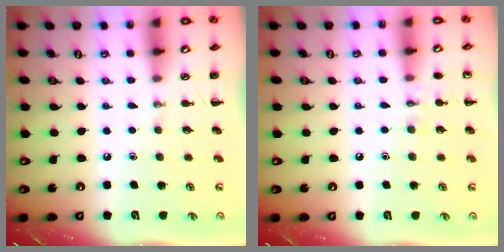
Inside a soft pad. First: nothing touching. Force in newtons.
{"total": 6.8, "press": 6.5, "slide": 1.9}